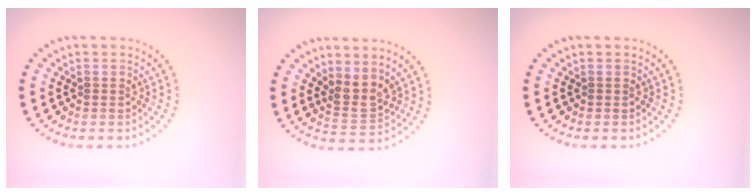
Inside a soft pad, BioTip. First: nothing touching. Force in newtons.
{"total": 2.6, "press": 2.0, "slide": 1.7}
{"total": 0.0}